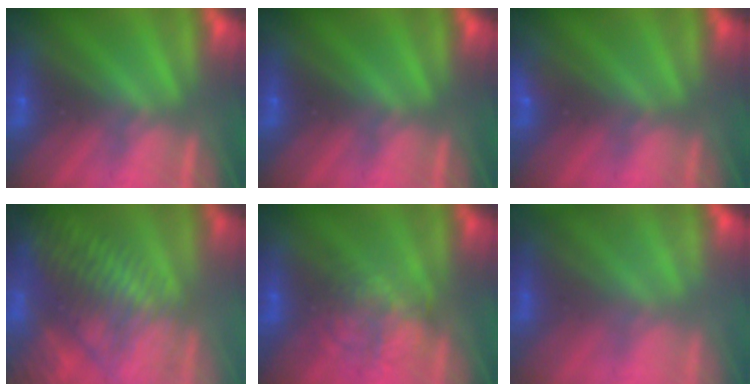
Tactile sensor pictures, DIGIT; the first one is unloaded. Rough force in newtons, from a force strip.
{"total": 0.0}
{"total": 2.9}
{"total": 9.6}
{"total": 2.1}
{"total": 2.0}